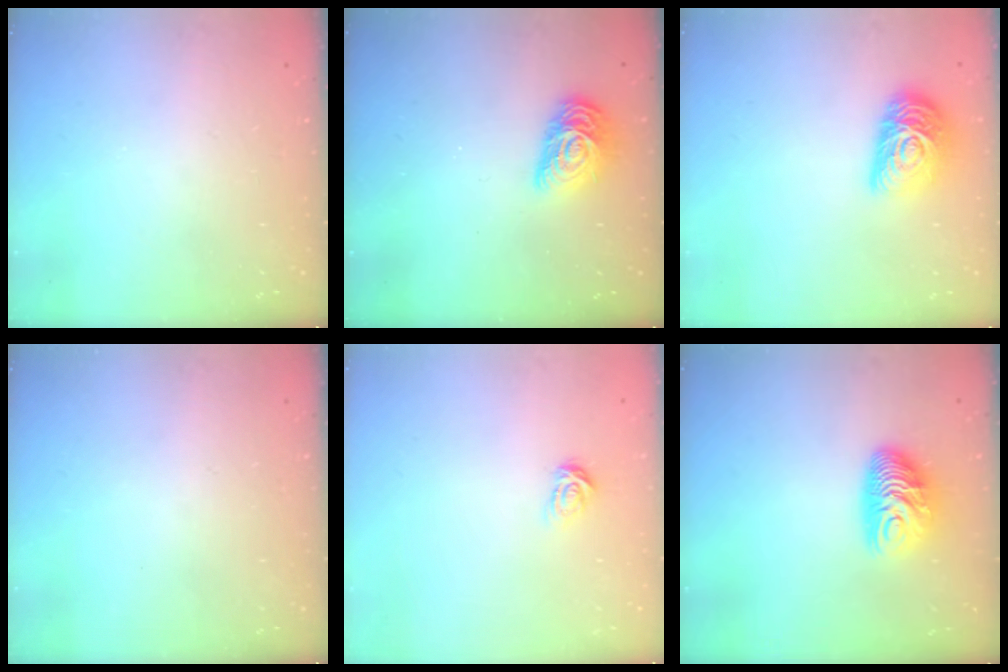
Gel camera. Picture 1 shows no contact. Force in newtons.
{"total": 11.7, "press": 11.6, "slide": 1.0}
{"total": 13.5, "press": 13.5, "slide": 0.9}
{"total": 0.0}
{"total": 3.8, "press": 3.8, "slide": 0.4}
{"total": 10.0, "press": 10.0, "slide": 0.8}